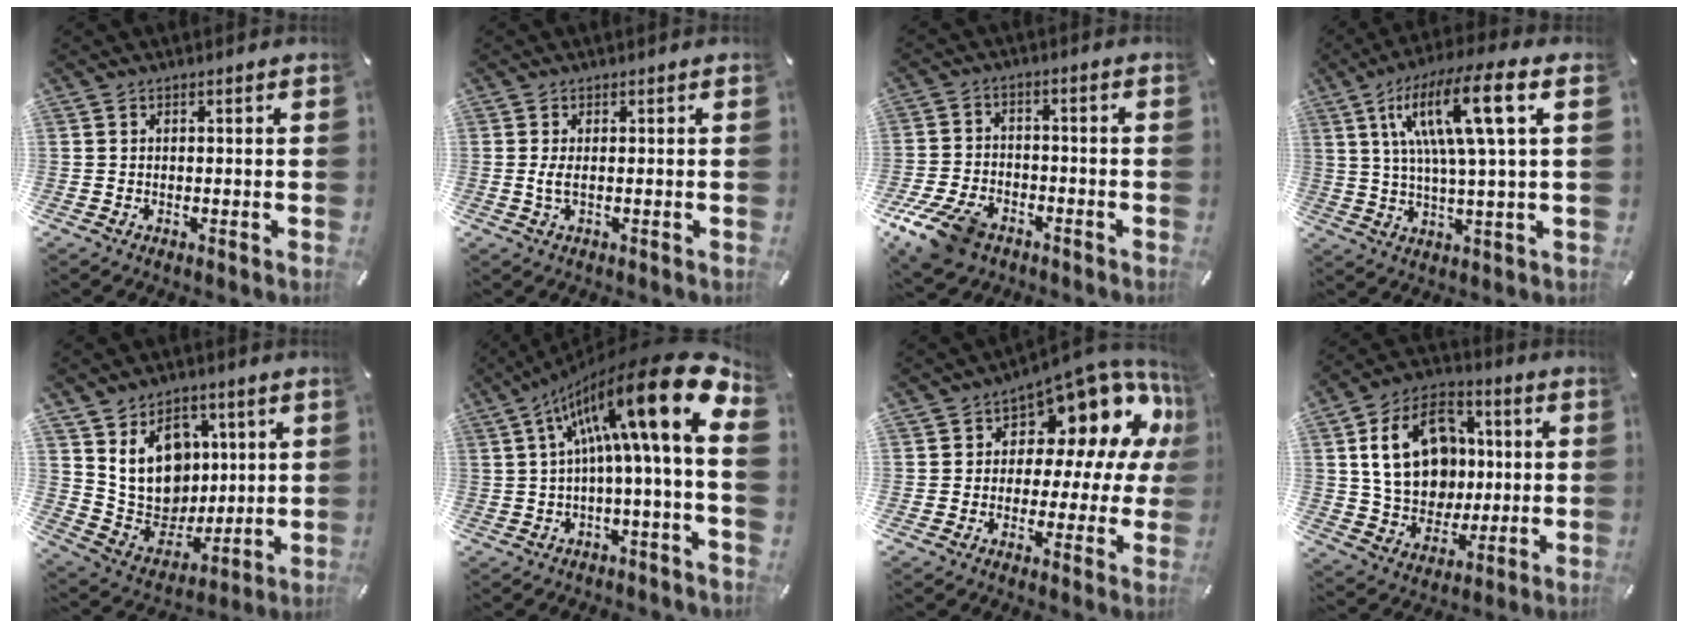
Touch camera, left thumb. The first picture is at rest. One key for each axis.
{"total": 2.5, "fx": 0.2, "fy": 0.7, "fz": 2.4, "tx": -0.054, "ty": -0.004, "tz": 0.001}
{"total": 10.3, "fx": -6.3, "fy": 6.2, "fz": 5.3, "tx": -0.112, "ty": 0.033, "tz": -0.115}
{"total": 15.7, "fx": 5.5, "fy": 2.4, "fz": 14.5, "tx": -0.286, "ty": -0.006, "tz": 0.079}
{"total": 14.9, "fx": 5.2, "fy": 12.6, "fz": 5.9, "tx": -0.105, "ty": -0.029, "tz": 0.111}
{"total": 22.1, "fx": 7.8, "fy": 3.1, "fz": 20.4, "tx": -0.360, "ty": -0.071, "tz": 0.119}
{"total": 12.6, "fx": 7.0, "fy": 6.9, "fz": 7.9, "tx": -0.105, "ty": -0.078, "tz": 0.117}
{"total": 19.1, "fx": 2.4, "fy": 15.3, "fz": 11.2, "tx": -0.210, "ty": 0.011, "tz": 0.049}